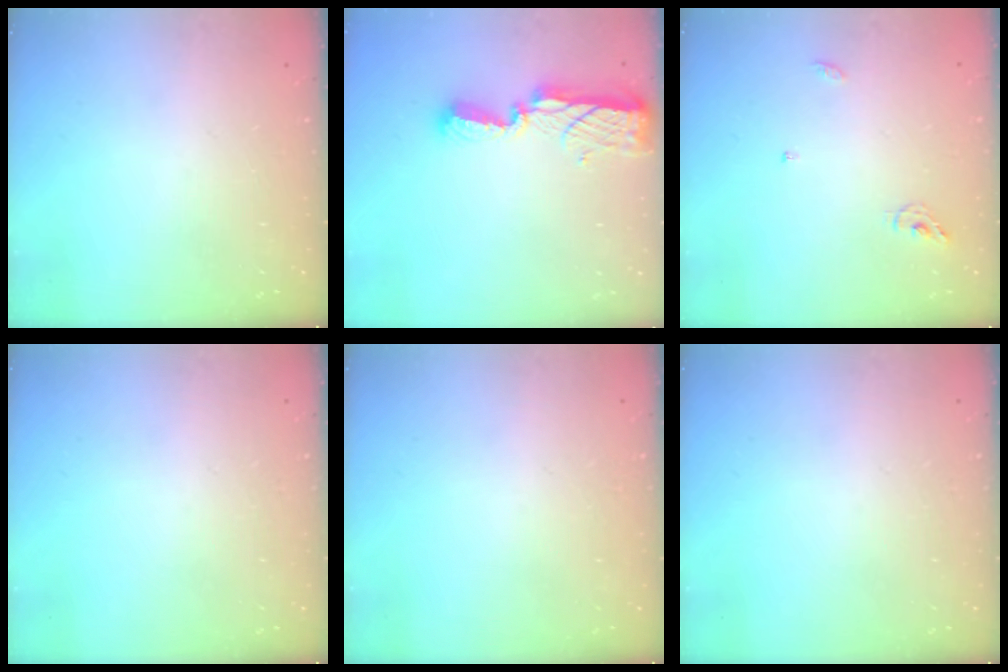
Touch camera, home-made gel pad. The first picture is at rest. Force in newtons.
{"total": 8.3, "press": 8.3, "slide": 0.8}
{"total": 5.5, "press": 5.5, "slide": 0.4}
{"total": 0.0}
{"total": 0.0}
{"total": 0.0}